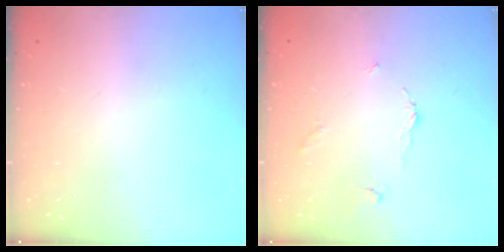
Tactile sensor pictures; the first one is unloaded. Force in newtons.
{"total": 2.6, "press": 2.5, "slide": 0.4}